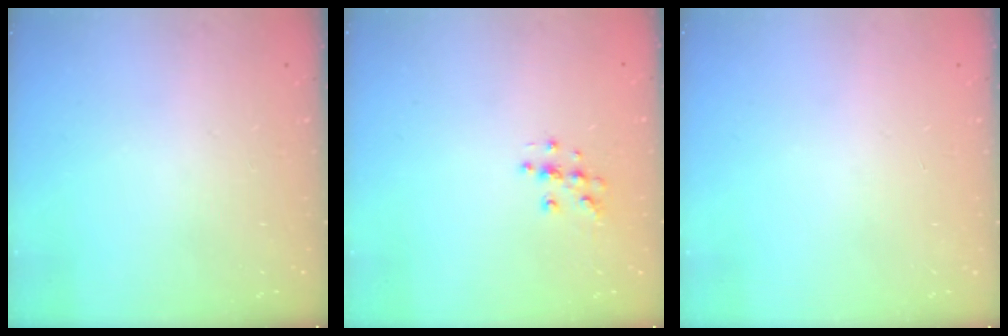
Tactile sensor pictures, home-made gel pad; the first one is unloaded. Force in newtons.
{"total": 5.0, "press": 4.7, "slide": 1.6}
{"total": 0.0}